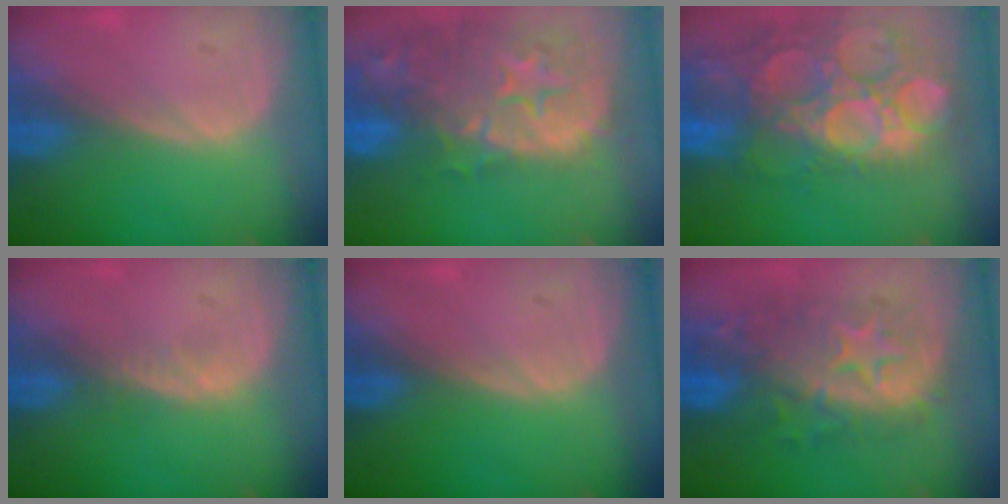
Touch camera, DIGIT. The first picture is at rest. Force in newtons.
{"total": 15.2, "press": 12.0, "slide": 9.3}
{"total": 15.7, "press": 12.9, "slide": 8.9}
{"total": 1.1, "press": 1.1, "slide": 0.3}
{"total": 0.0}
{"total": 9.9, "press": 9.9, "slide": 0.5}